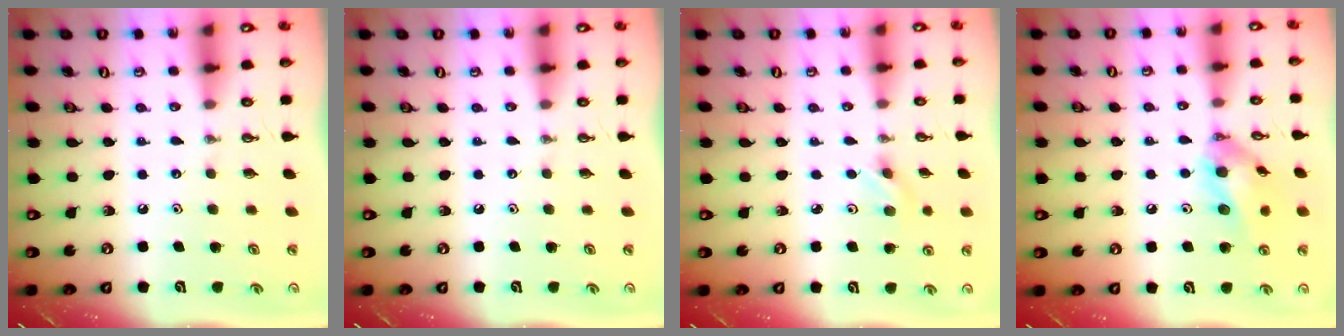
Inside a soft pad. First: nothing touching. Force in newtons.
{"total": 0.0}
{"total": 3.4, "press": 3.1, "slide": 1.3}
{"total": 12.8, "press": 12.6, "slide": 2.1}